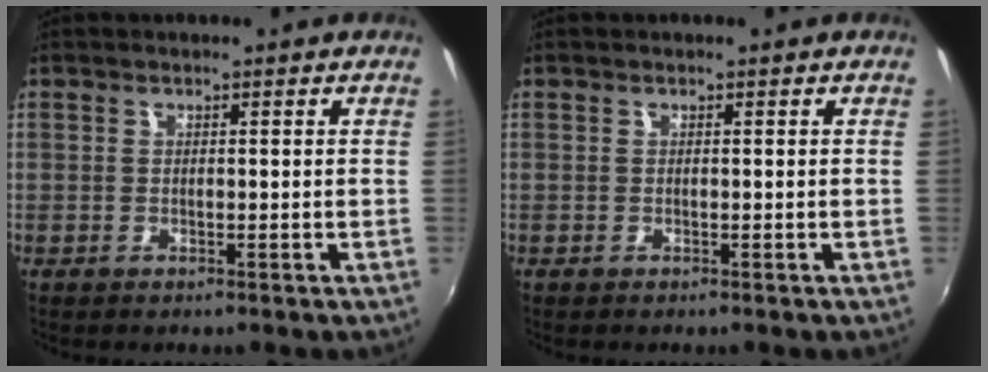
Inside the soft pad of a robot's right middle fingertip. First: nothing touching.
{"total": 0.0}